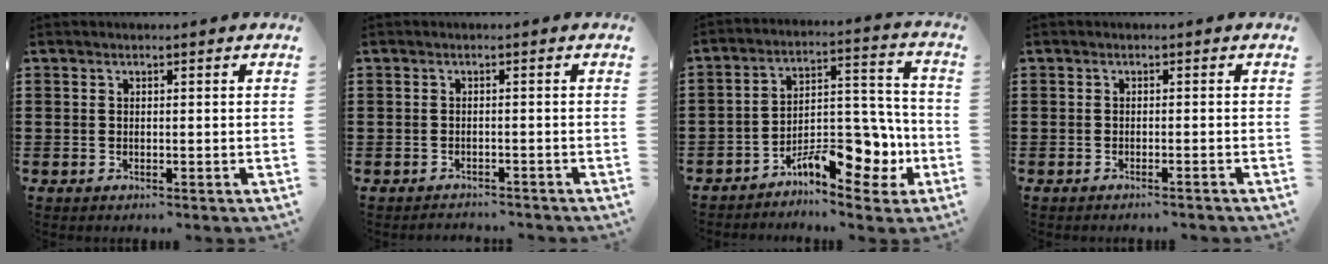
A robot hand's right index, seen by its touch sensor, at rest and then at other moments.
{"total": 2.0, "force": [-2.0, 0.2, -0.1], "torque": [-0.005, 0.001, -0.046]}
{"total": 11.4, "force": [-6.7, 5.4, 7.5], "torque": [-0.090, 0.030, -0.114]}
{"total": 1.0, "force": [-0.9, -0.3, 0.4], "torque": [-0.007, 0.000, -0.018]}